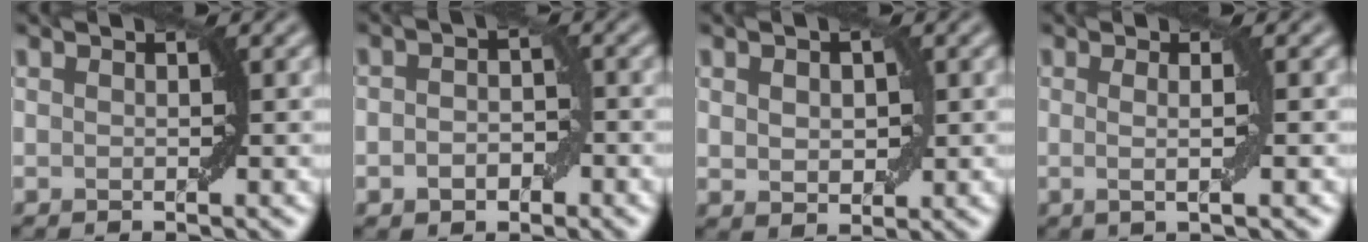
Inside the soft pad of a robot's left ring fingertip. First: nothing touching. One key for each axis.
{"total": 2.8, "fx": -0.7, "fy": 1.9, "fz": 1.9, "tx": -0.025, "ty": 0.001, "tz": -0.014}
{"total": 2.4, "fx": 0.4, "fy": 1.6, "fz": 1.8, "tx": -0.029, "ty": 0.000, "tz": 0.011}
{"total": 2.5, "fx": 0.0, "fy": 0.6, "fz": 2.4, "tx": -0.030, "ty": -0.002, "tz": -0.012}